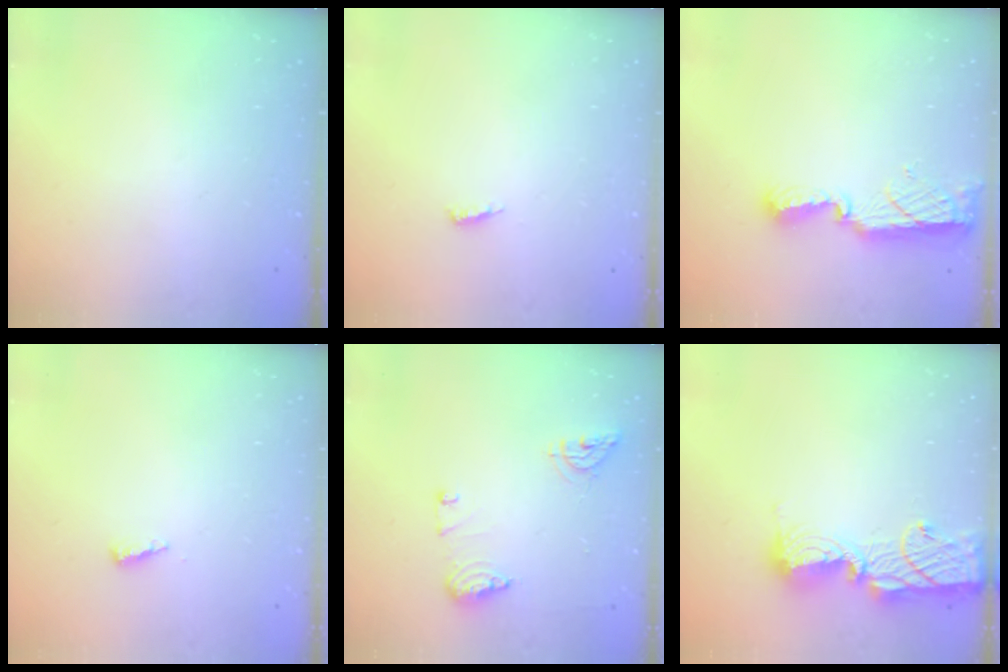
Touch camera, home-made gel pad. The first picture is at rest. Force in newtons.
{"total": 3.9, "press": 3.9, "slide": 0.4}
{"total": 8.5, "press": 8.4, "slide": 0.8}
{"total": 3.1, "press": 3.1, "slide": 0.3}
{"total": 8.6, "press": 8.4, "slide": 1.4}
{"total": 13.6, "press": 13.5, "slide": 1.0}